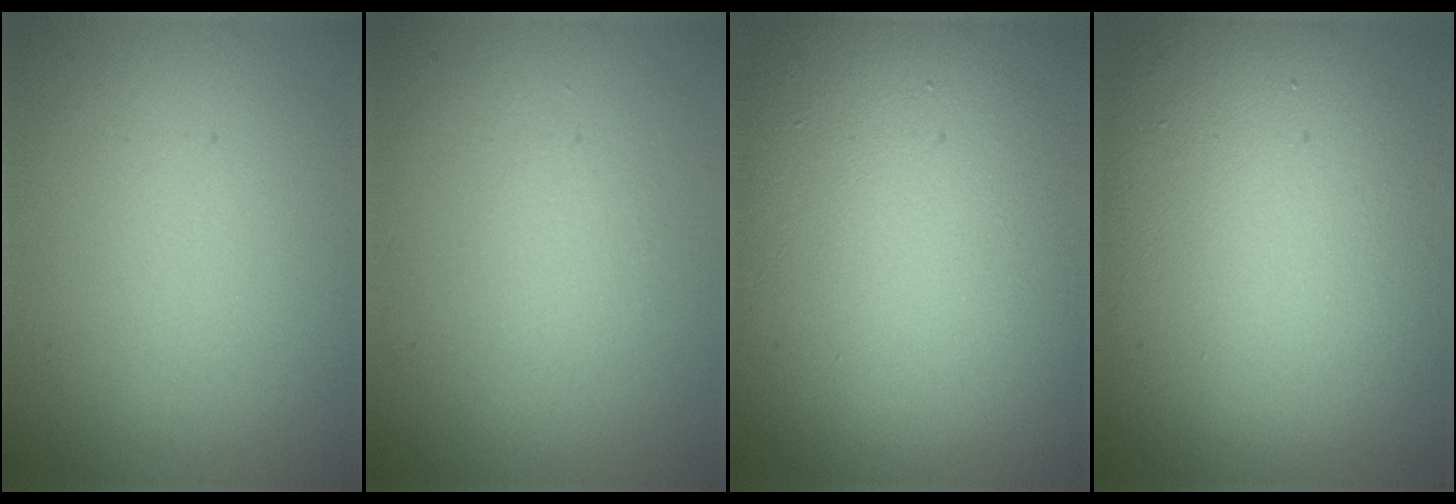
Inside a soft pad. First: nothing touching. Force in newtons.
{"total": 0.7, "press": 0.7, "slide": 0.1}
{"total": 19.0, "press": 19.0, "slide": 1.0}
{"total": 17.3, "press": 17.3, "slide": 0.9}